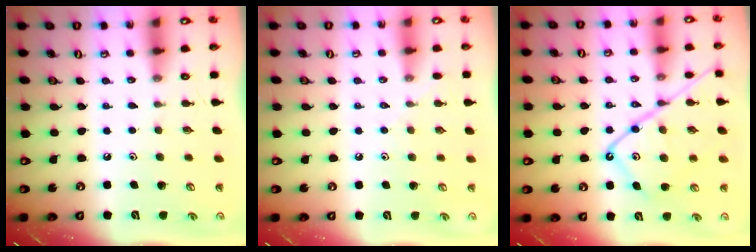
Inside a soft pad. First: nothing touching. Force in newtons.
{"total": 5.7, "press": 5.6, "slide": 0.8}
{"total": 15.9, "press": 15.8, "slide": 1.7}